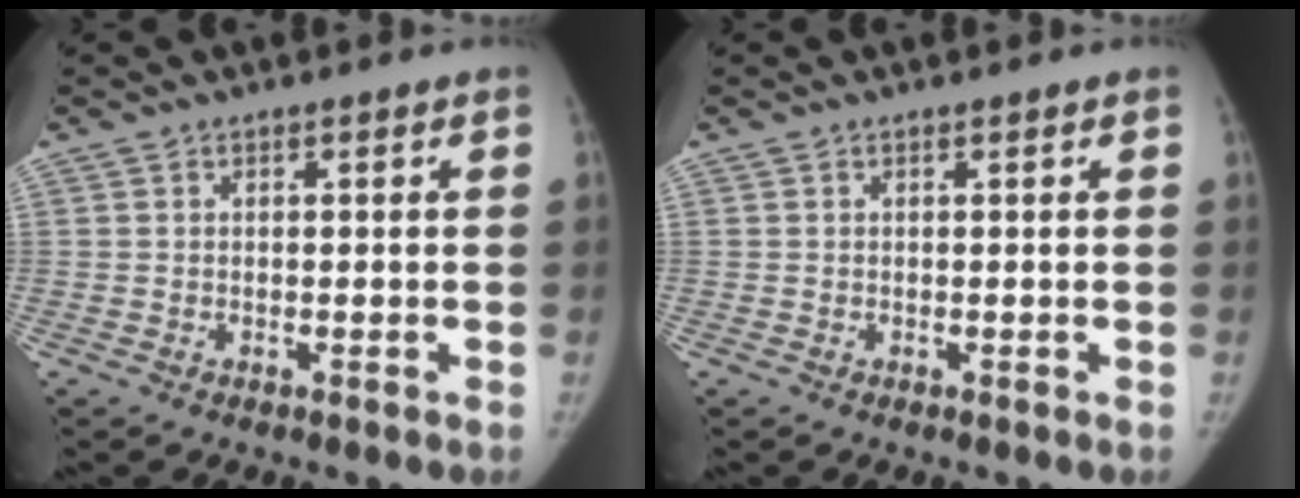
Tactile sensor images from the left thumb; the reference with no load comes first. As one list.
[{"total": 0.0}]